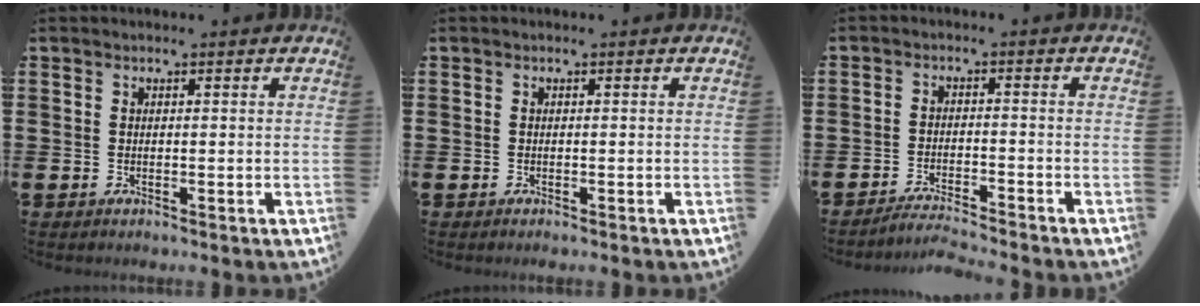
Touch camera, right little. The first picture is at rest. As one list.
[{"total": 0.0}, {"total": 2.6, "force": [-2.6, -0.3, 0.5], "torque": [-0.009, 0.003, -0.053]}]